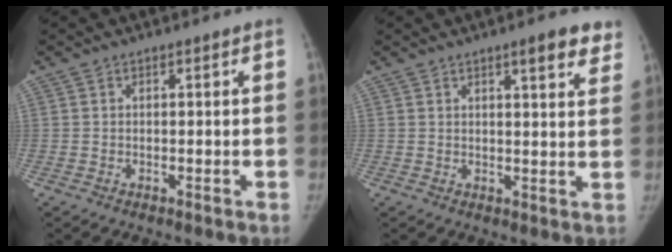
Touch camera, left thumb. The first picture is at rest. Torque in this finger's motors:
{"motor_torque": [0.54, -0.39, 0.62, -0.69, 0.08]}